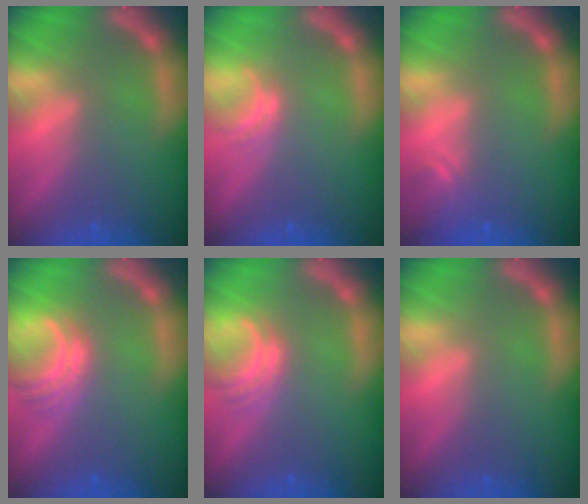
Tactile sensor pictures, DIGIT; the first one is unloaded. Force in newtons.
{"total": 1.5}
{"total": 1.9}
{"total": 4.0}
{"total": 3.0}
{"total": 0.0}